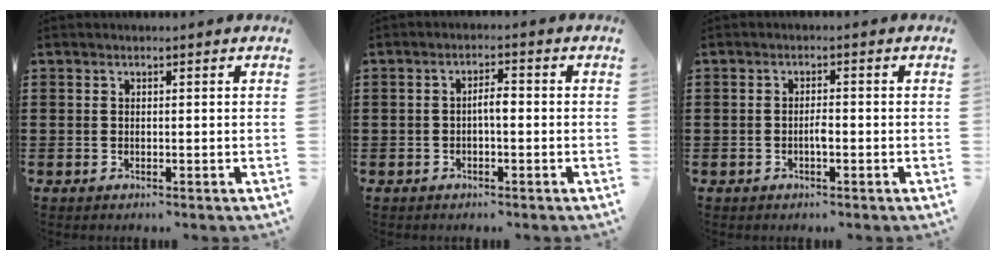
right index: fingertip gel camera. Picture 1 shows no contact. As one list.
[{"total": 2.4, "force": [-0.4, 0.7, 2.2], "torque": [-0.042, 0.004, -0.010]}, {"total": 1.8, "force": [-0.6, 0.6, 1.6], "torque": [-0.031, 0.002, -0.013]}]